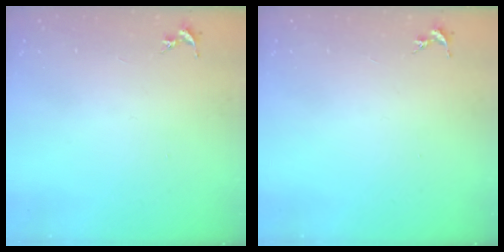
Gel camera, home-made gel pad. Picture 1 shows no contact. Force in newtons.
{"total": 0.0}